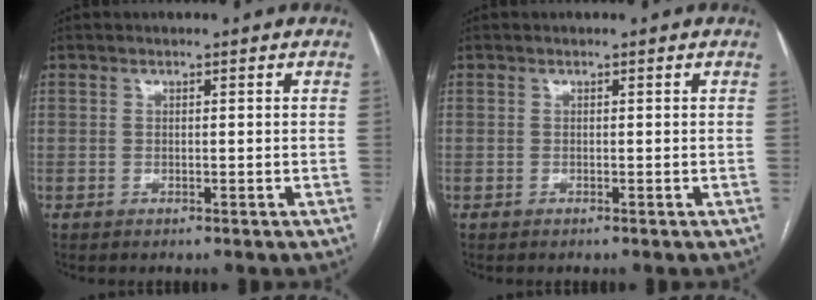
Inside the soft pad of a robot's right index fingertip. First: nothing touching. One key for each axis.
{"total": 0.0}